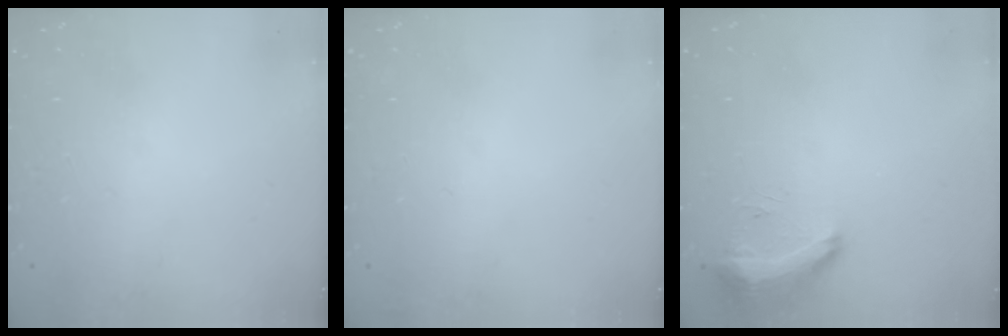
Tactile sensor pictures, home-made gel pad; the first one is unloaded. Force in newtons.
{"total": 2.8, "press": 2.2, "slide": 1.7}
{"total": 17.3, "press": 10.6, "slide": 13.6}